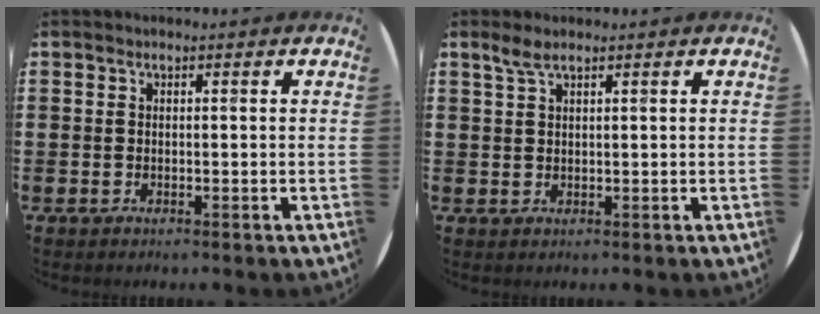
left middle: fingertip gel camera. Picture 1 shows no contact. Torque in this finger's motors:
{"motor_torque": [0.55, -0.43, 0.02, 0.01]}